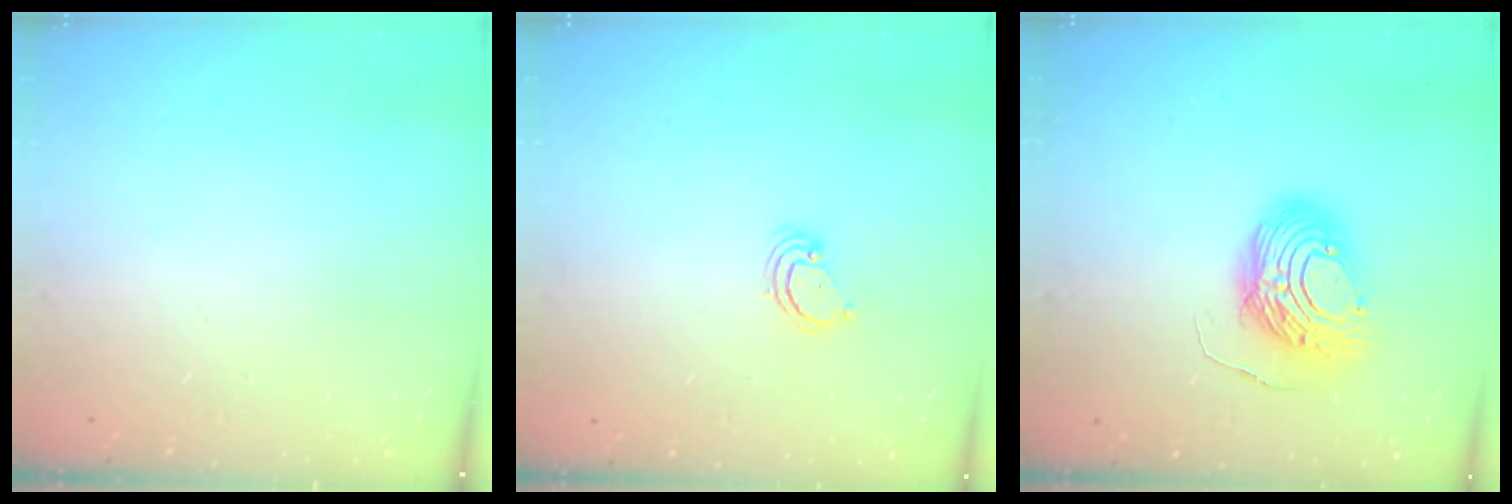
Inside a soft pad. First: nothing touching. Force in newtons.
{"total": 2.6, "press": 2.6, "slide": 0.2}
{"total": 12.7, "press": 12.6, "slide": 1.3}